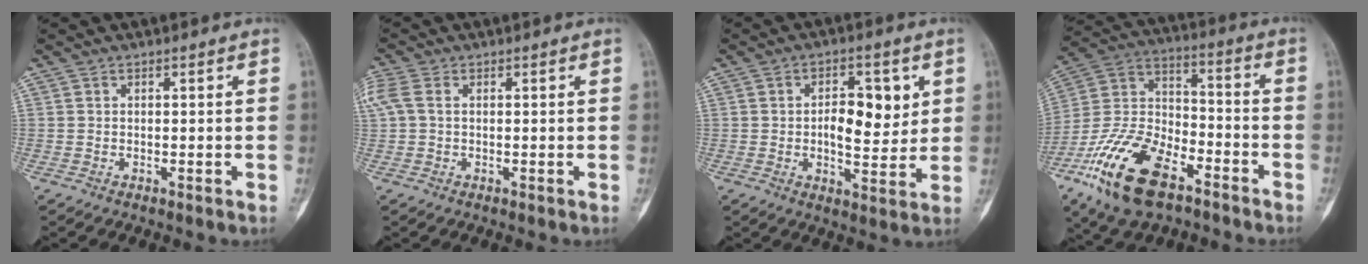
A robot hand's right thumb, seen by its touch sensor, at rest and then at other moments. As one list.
[{"total": 4.7, "force": [0.9, 3.0, 3.5], "torque": [-0.113, 0.020, 0.020]}, {"total": 9.5, "force": [1.9, 5.0, 7.8], "torque": [-0.080, -0.010, 0.032]}, {"total": 20.7, "force": [-11.9, 9.9, 13.7], "torque": [-0.269, 0.055, -0.222]}]